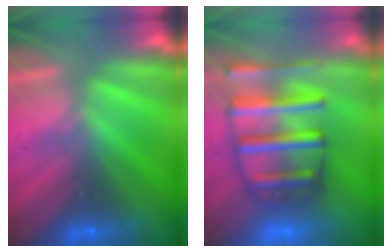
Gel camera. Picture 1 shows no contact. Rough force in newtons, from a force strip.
{"total": 7.0}